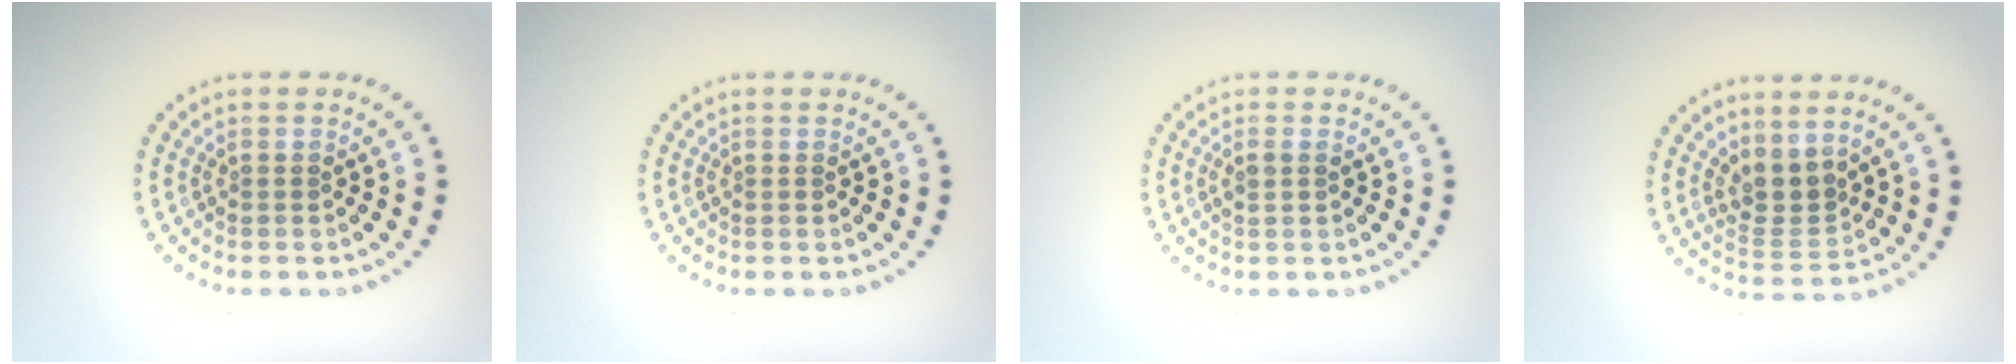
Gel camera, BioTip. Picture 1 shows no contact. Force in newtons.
{"total": 0.0}
{"total": 1.1, "press": 1.0, "slide": 0.4}
{"total": 2.8, "press": 2.1, "slide": 1.9}